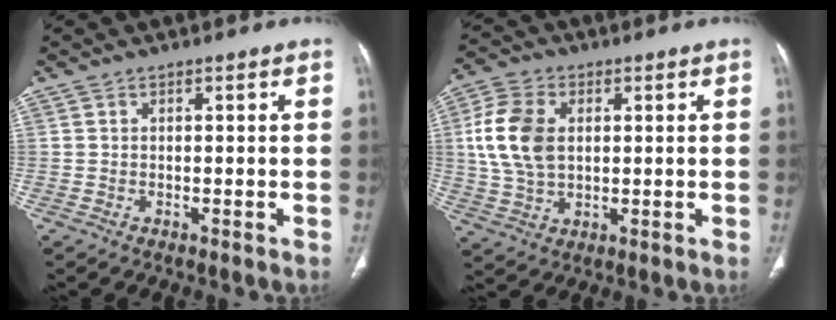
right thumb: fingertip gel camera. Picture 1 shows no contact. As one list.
[{"total": 11.5, "force": [1.8, 7.8, 8.3], "torque": [-0.161, 0.003, 0.037]}]